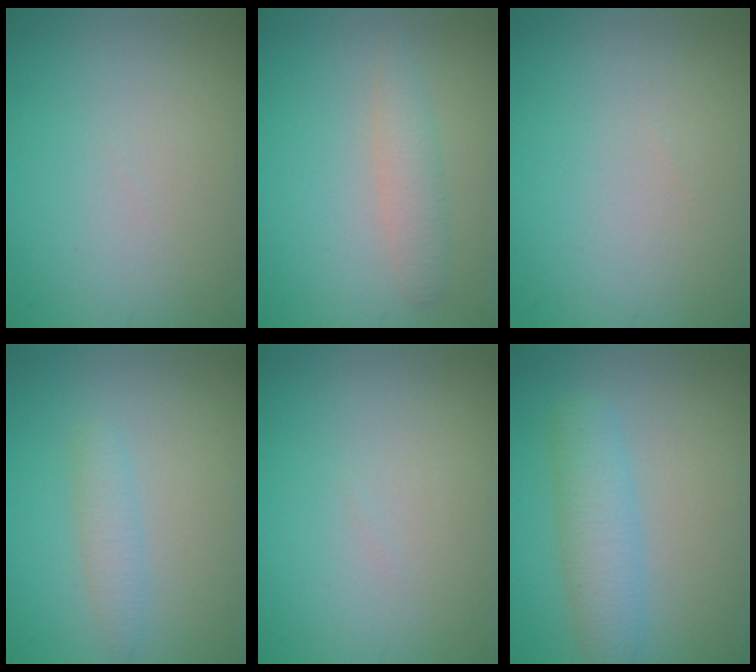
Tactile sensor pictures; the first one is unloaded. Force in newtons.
{"total": 2.0, "press": 2.0, "slide": 0.1}
{"total": 0.0}
{"total": 1.7, "press": 1.7, "slide": 0.1}
{"total": 0.0}
{"total": 3.8, "press": 3.8, "slide": 0.2}